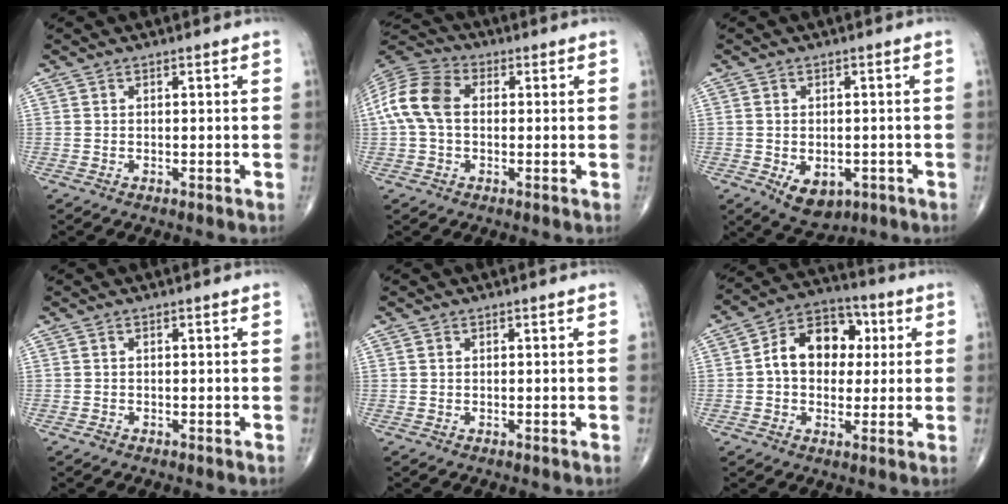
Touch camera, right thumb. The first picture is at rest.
{"total": 11.4, "force": [0.7, 7.7, 8.3], "torque": [-0.177, 0.032, 0.005]}
{"total": 6.9, "force": [-2.5, 4.6, 4.5], "torque": [-0.054, 0.004, -0.023]}
{"total": 0.6, "force": [-0.4, 0.4, 0.1], "torque": [0.003, 0.000, -0.009]}
{"total": 0.6, "force": [0.2, 0.5, 0.3], "torque": [-0.004, 0.001, 0.005]}
{"total": 12.9, "force": [1.7, 9.5, 8.5], "torque": [-0.095, 0.023, 0.018]}